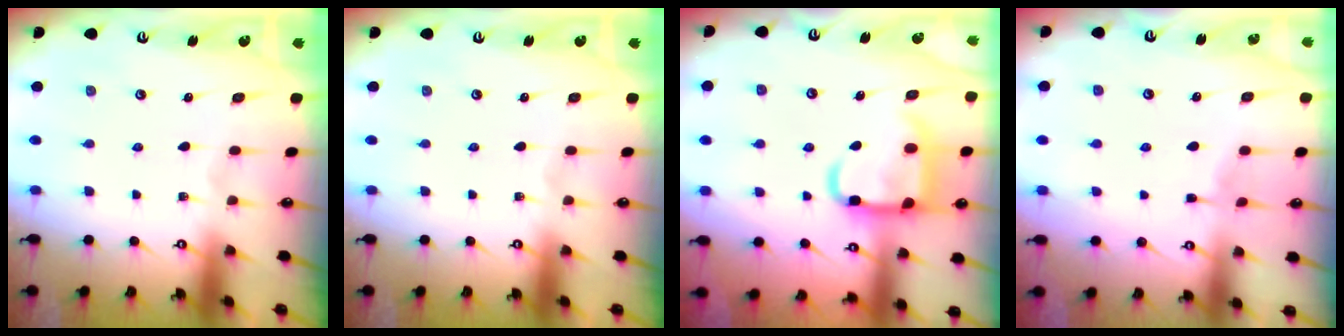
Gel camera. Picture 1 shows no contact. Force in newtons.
{"total": 0.0}
{"total": 15.2, "press": 15.2, "slide": 1.5}
{"total": 3.0, "press": 2.9, "slide": 0.5}